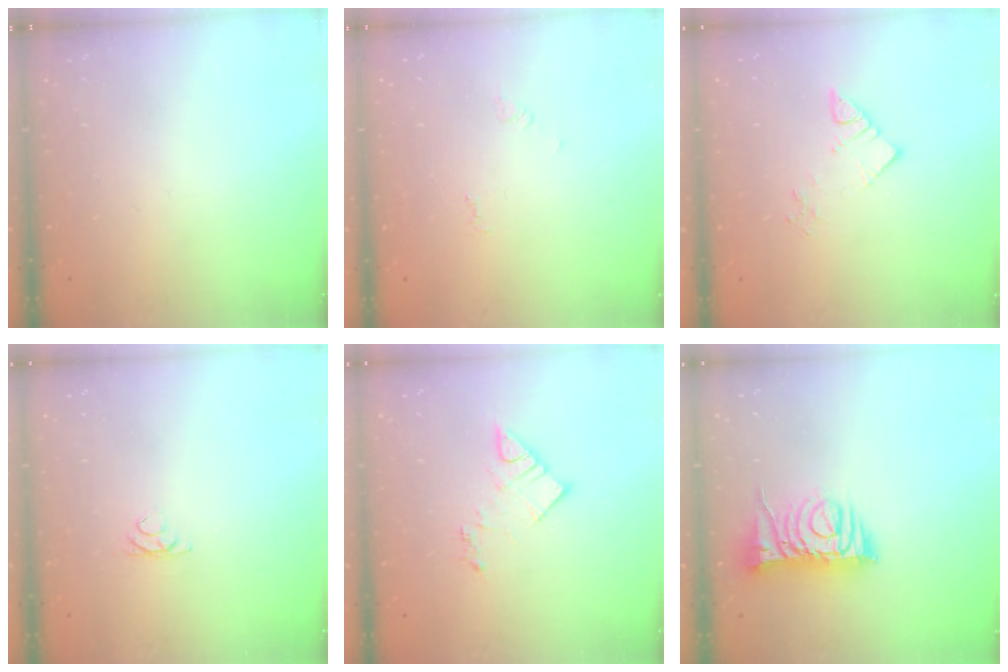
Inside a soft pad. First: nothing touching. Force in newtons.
{"total": 2.5, "press": 2.5, "slide": 0.4}
{"total": 4.9, "press": 4.9, "slide": 0.2}
{"total": 2.8, "press": 2.8, "slide": 0.5}
{"total": 7.9, "press": 7.9, "slide": 0.4}
{"total": 9.9, "press": 9.9, "slide": 1.1}